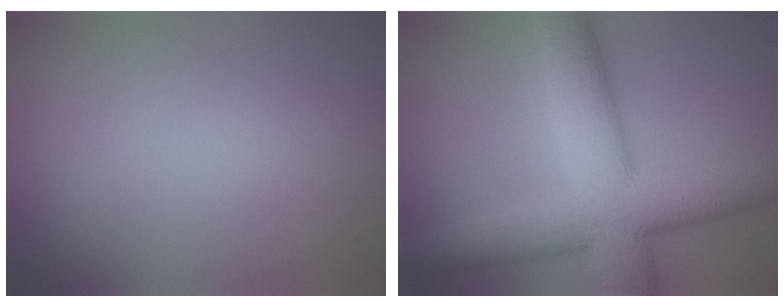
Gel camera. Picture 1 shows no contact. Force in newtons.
{"total": 11.9, "press": 11.9, "slide": 0.2}